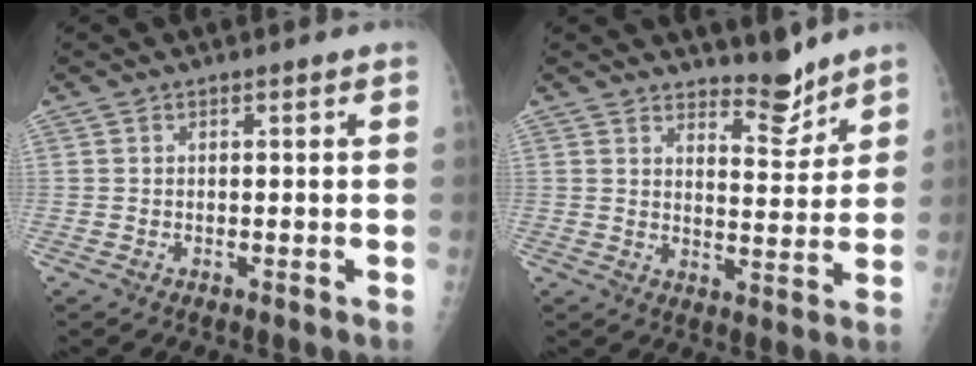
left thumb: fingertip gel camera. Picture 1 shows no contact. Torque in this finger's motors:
{"motor_torque": [0.17, 0.16, -0.16, -0.20, 0.03]}